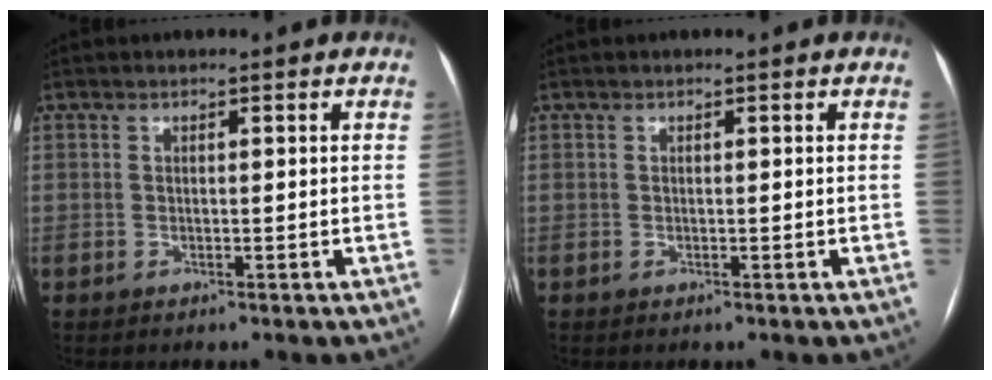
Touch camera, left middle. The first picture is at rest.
{"total": 0.0}